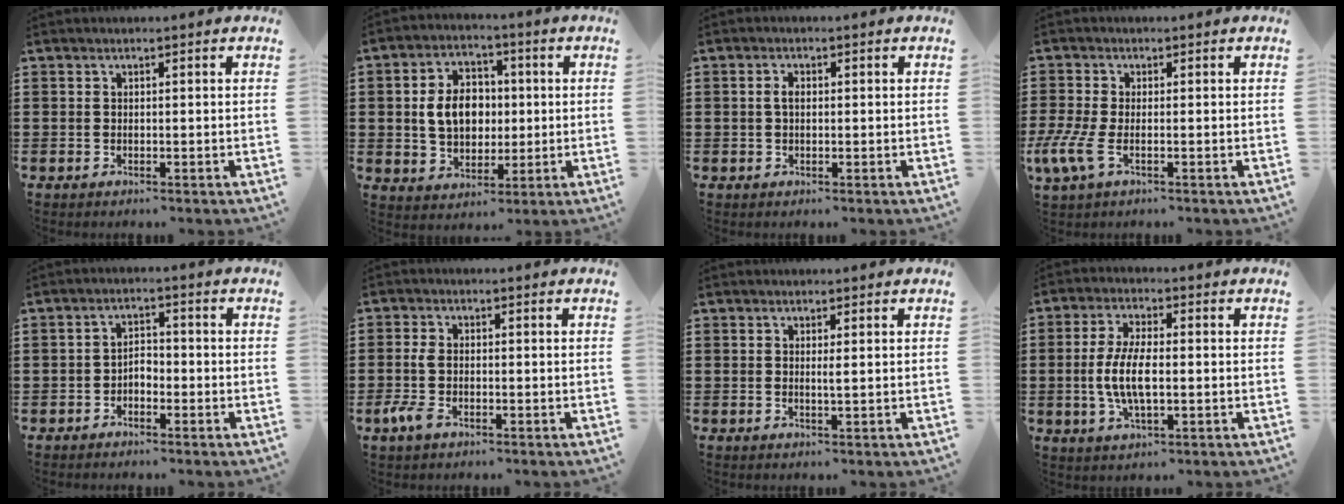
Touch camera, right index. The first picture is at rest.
{"total": 8.0, "force": [0.4, 6.0, 5.2], "torque": [-0.113, 0.009, -0.001]}
{"total": 1.7, "force": [0.2, 0.9, 1.5], "torque": [-0.031, 0.006, 0.002]}
{"total": 4.9, "force": [-1.9, 2.0, 4.1], "torque": [-0.107, -0.015, -0.038]}
{"total": 2.2, "force": [-1.5, 1.2, 1.0], "torque": [-0.024, 0.006, -0.034]}
{"total": 3.4, "force": [-1.2, 1.8, 2.6], "torque": [-0.077, -0.007, -0.031]}
{"total": 0.9, "force": [0.2, 0.0, 0.9], "torque": [-0.018, -0.003, 0.002]}
{"total": 7.3, "force": [-0.9, 2.6, 6.8], "torque": [-0.153, -0.007, -0.026]}